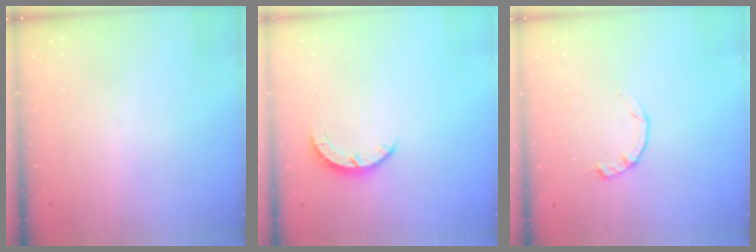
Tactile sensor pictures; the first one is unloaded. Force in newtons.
{"total": 3.6, "press": 3.5, "slide": 0.5}
{"total": 2.3, "press": 2.3, "slide": 0.4}